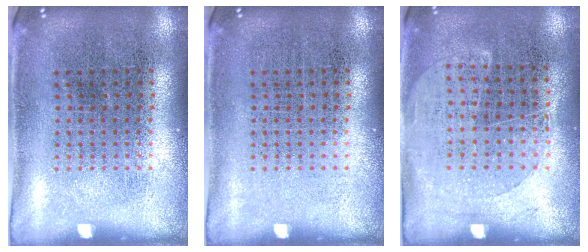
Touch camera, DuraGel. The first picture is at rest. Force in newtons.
{"total": 0.0}
{"total": 1.2, "press": 1.0, "slide": 0.7}